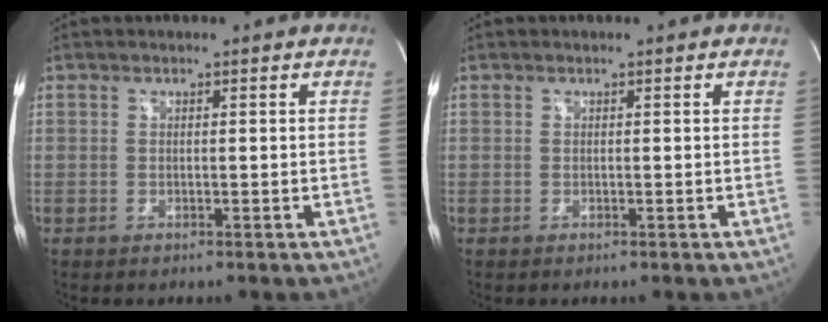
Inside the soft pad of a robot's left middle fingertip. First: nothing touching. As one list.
[{"total": 0.0}]